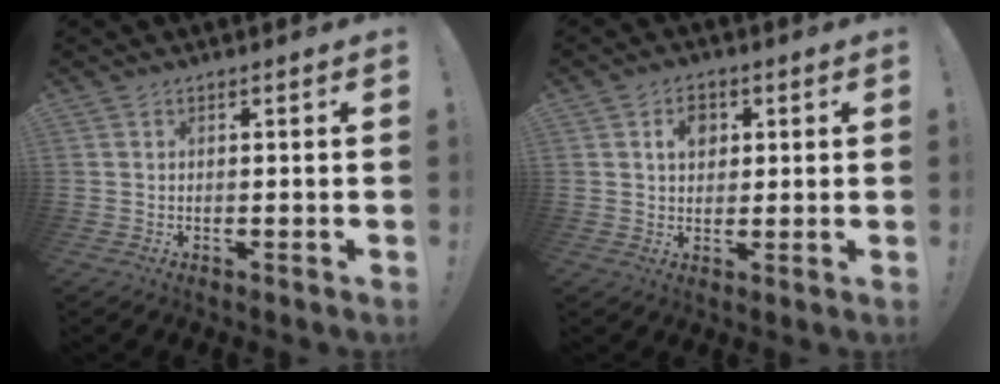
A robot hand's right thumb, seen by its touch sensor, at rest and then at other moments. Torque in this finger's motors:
{"motor_torque": [0.48, 0.92, 0.18, -0.09, 0.00]}